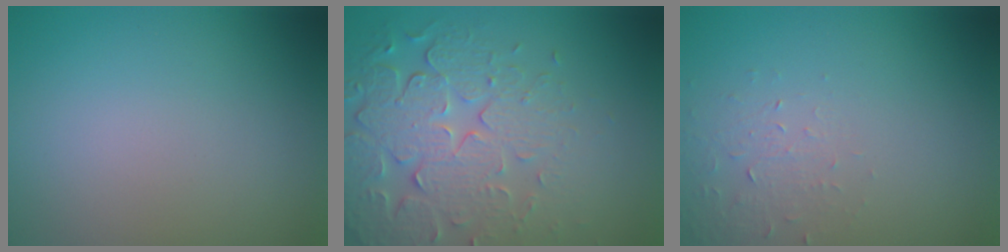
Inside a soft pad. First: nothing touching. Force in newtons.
{"total": 7.1, "press": 5.2, "slide": 4.8}
{"total": 1.3, "press": 0.6, "slide": 1.2}